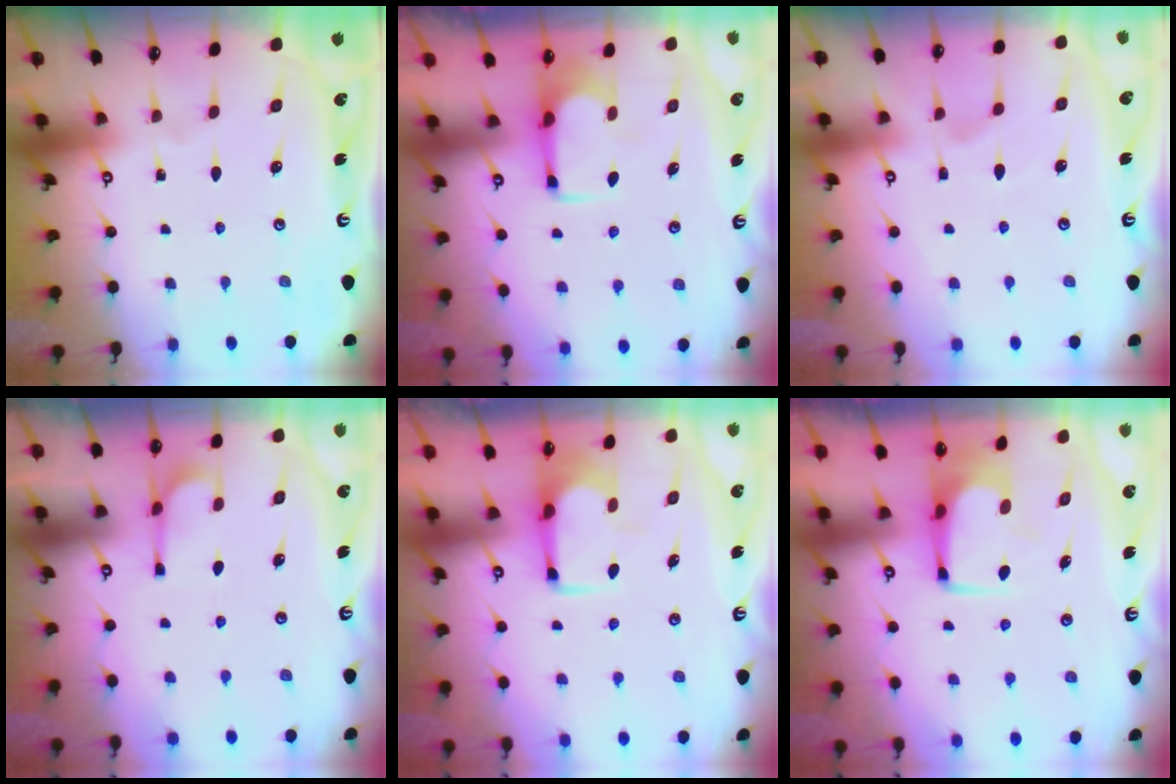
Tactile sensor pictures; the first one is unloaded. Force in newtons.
{"total": 1.9, "press": 1.7, "slide": 0.8}
{"total": 2.6, "press": 2.4, "slide": 1.0}
{"total": 2.5, "press": 2.2, "slide": 1.2}
{"total": 1.7, "press": 1.5, "slide": 0.8}
{"total": 2.4, "press": 2.3, "slide": 0.5}